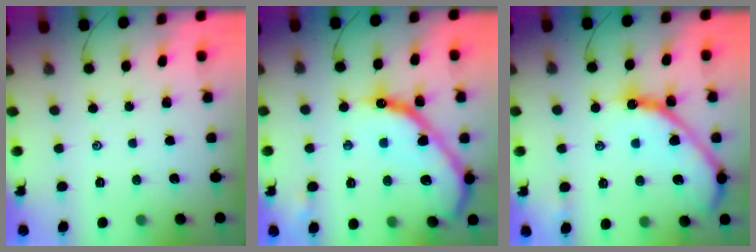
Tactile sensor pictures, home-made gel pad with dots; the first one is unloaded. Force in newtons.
{"total": 19.4, "press": 19.3, "slide": 1.7}
{"total": 14.5, "press": 14.4, "slide": 1.5}